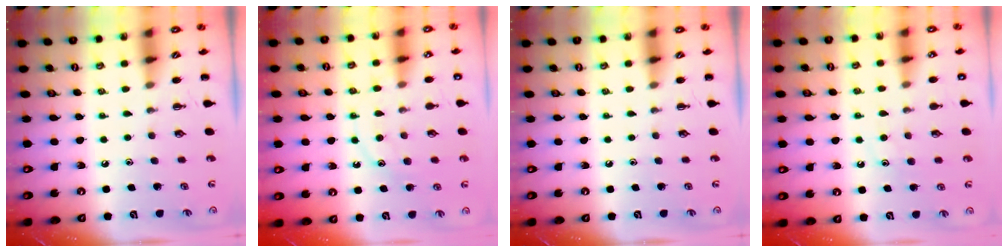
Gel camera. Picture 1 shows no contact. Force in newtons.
{"total": 12.0, "press": 12.0, "slide": 0.8}
{"total": 0.0}
{"total": 8.3, "press": 8.3, "slide": 1.1}